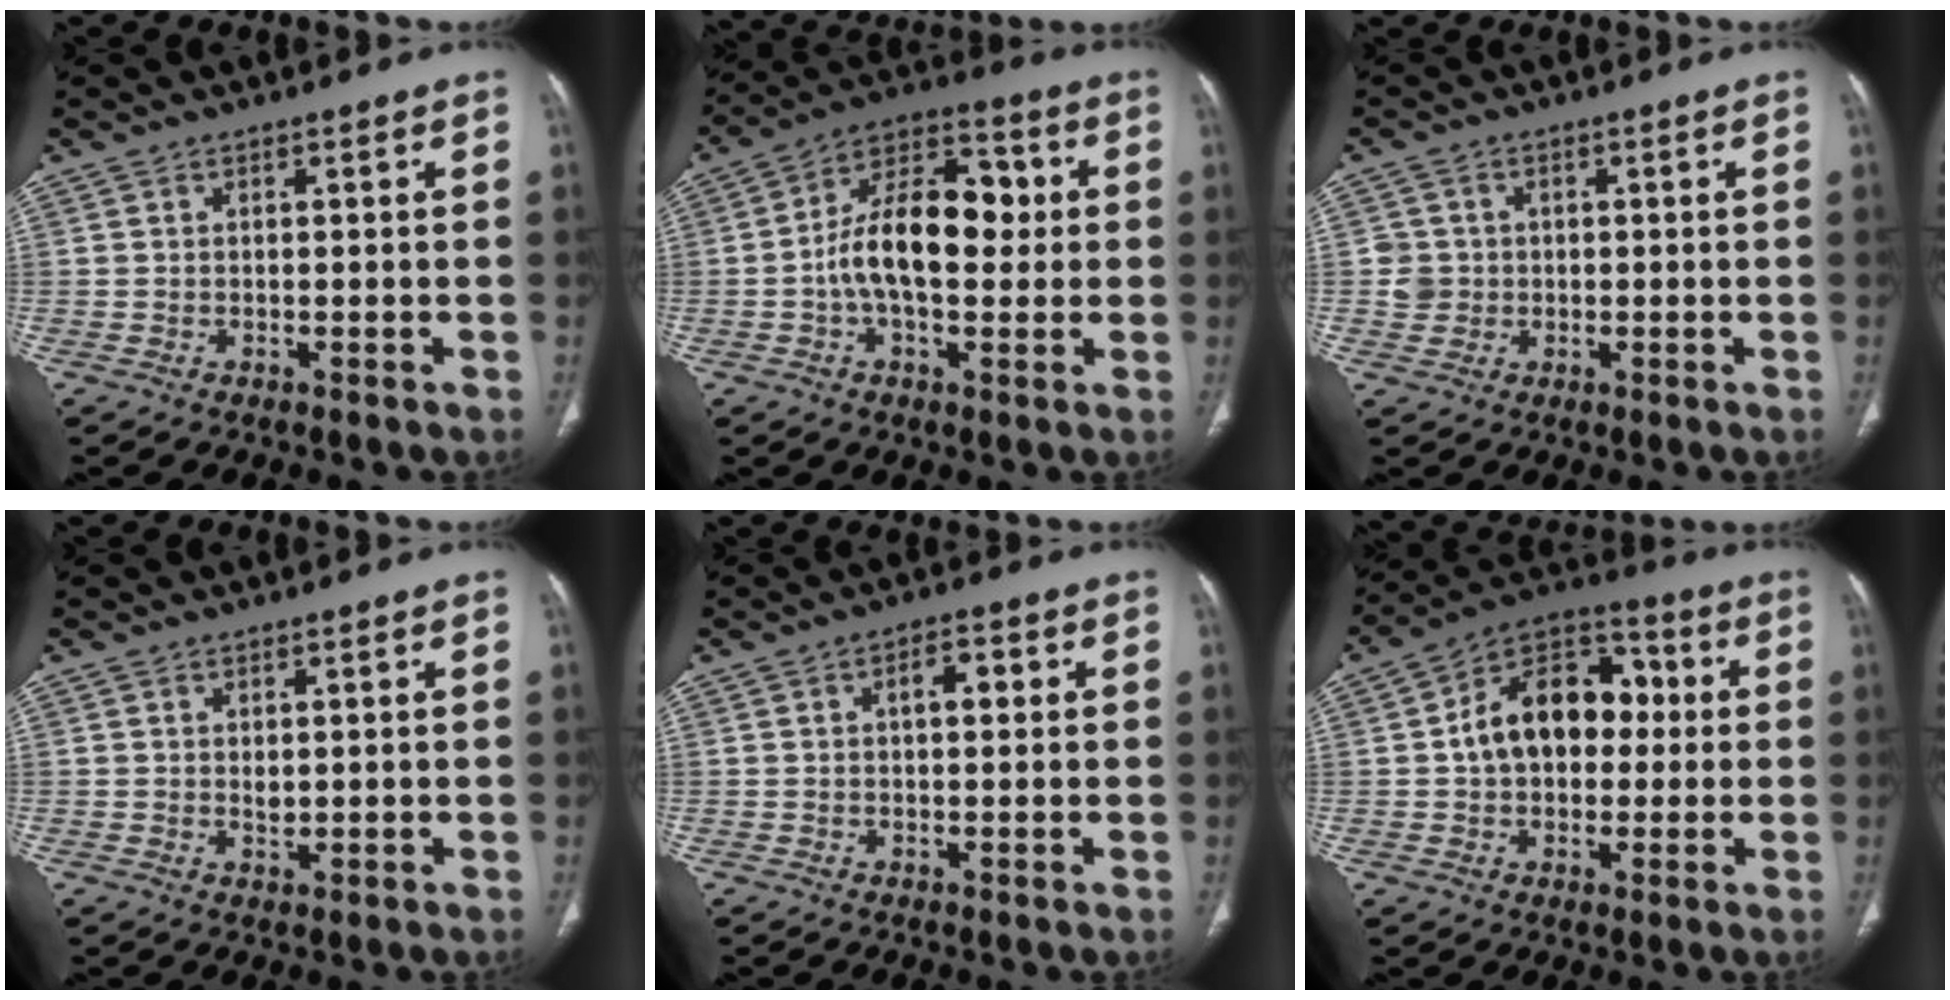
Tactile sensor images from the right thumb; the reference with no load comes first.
{"total": 16.0, "force": [0.3, 9.0, 13.2], "torque": [-0.202, 0.035, -0.004]}
{"total": 3.8, "force": [0.1, 3.7, 0.6], "torque": [0.010, 0.006, 0.002]}
{"total": 1.5, "force": [0.4, 0.9, 1.1], "torque": [-0.015, -0.006, 0.010]}
{"total": 3.9, "force": [0.9, 1.9, 3.2], "torque": [-0.043, 0.008, 0.011]}
{"total": 16.3, "force": [1.3, 11.3, 11.8], "torque": [-0.148, 0.036, 0.012]}